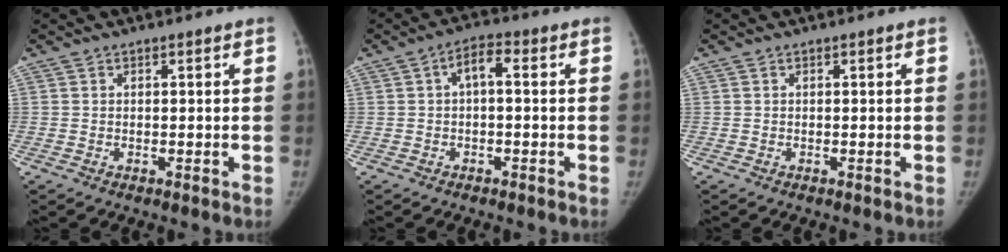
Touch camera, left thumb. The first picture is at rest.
{"total": 3.7, "force": [0.1, 1.7, 3.3], "torque": [-0.047, 0.019, -0.004]}
{"total": 0.0}